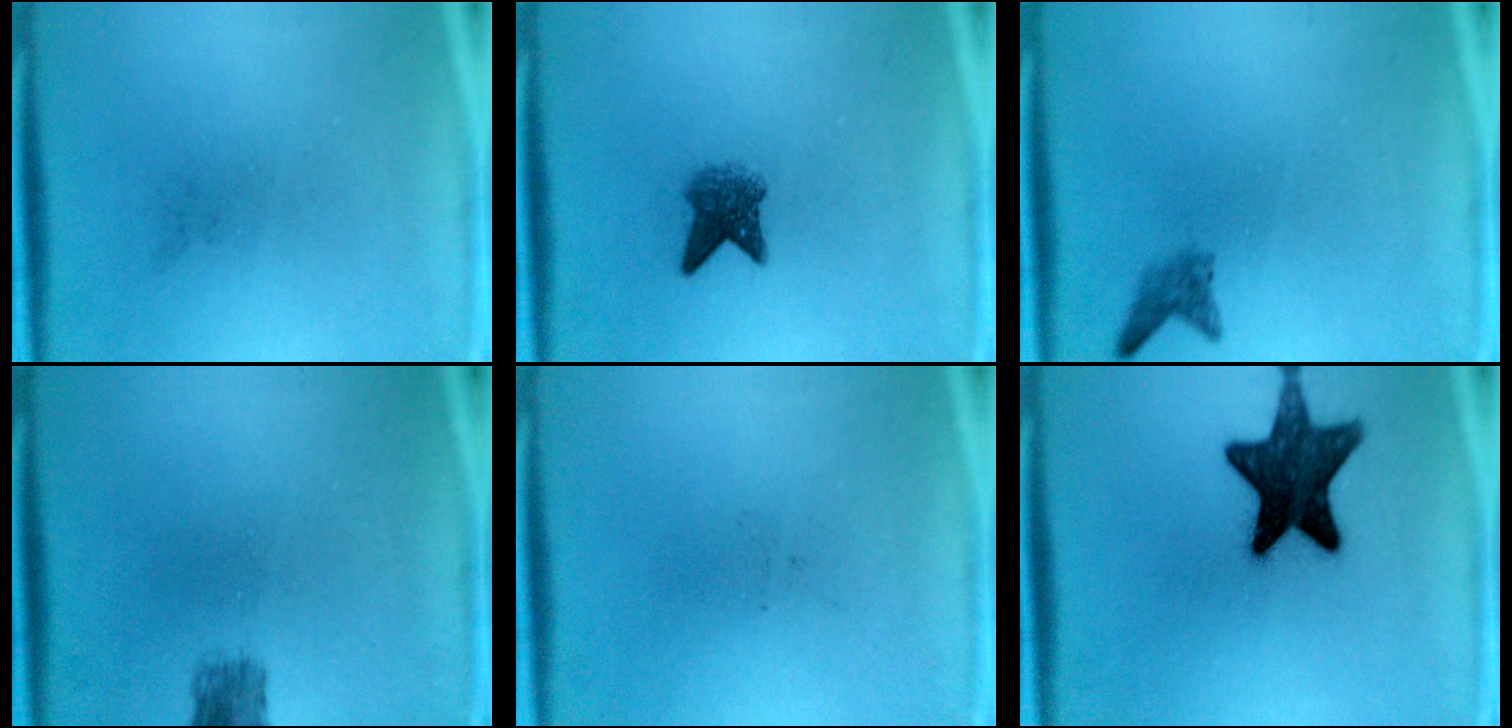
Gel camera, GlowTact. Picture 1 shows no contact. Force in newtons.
{"total": 3.7}
{"total": 1.6}
{"total": 2.9}
{"total": 0.0}
{"total": 14.5}